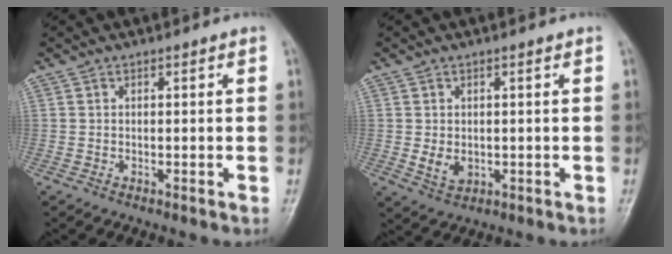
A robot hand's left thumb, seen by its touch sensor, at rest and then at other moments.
{"total": 3.5, "force": [0.0, 2.6, 2.4], "torque": [-0.034, -0.007, 0.009]}